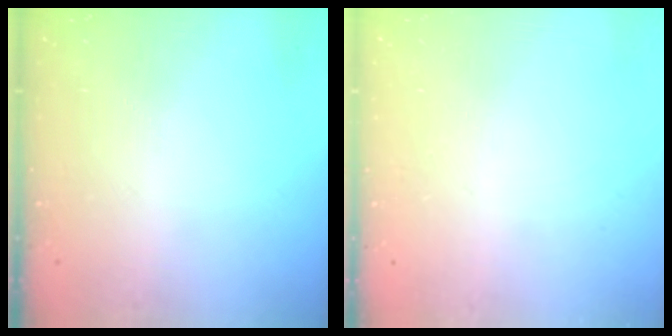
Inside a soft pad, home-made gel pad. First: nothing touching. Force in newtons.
{"total": 2.6, "press": 2.6, "slide": 0.2}